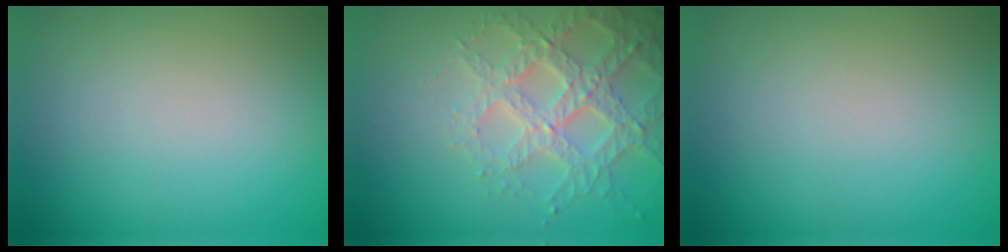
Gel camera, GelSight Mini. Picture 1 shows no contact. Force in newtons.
{"total": 4.0, "press": 3.8, "slide": 1.0}
{"total": 0.0}